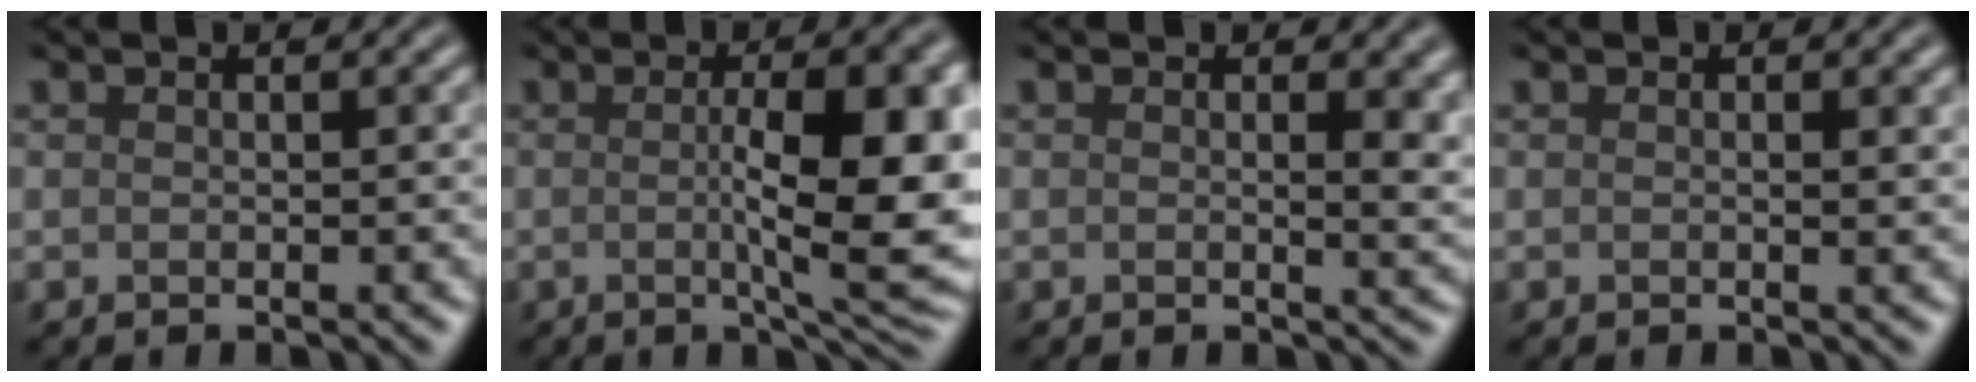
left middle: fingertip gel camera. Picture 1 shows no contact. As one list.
[{"total": 10.3, "force": [-0.1, 2.6, 10.0], "torque": [-0.133, -0.007, 0.002]}, {"total": 3.4, "force": [0.5, 1.2, 3.1], "torque": [-0.030, -0.003, 0.008]}, {"total": 0.6, "force": [0.1, 0.1, 0.6], "torque": [-0.008, -0.002, -0.001]}]